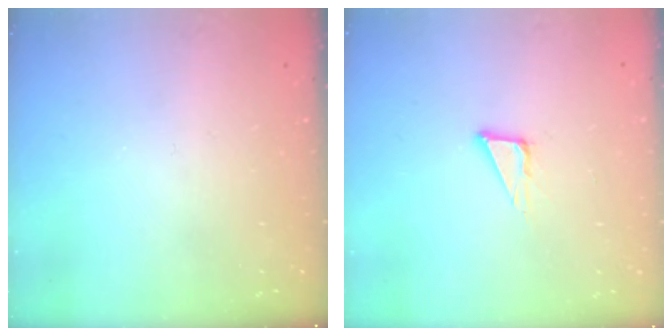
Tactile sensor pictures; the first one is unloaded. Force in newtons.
{"total": 5.3, "press": 5.3, "slide": 0.3}